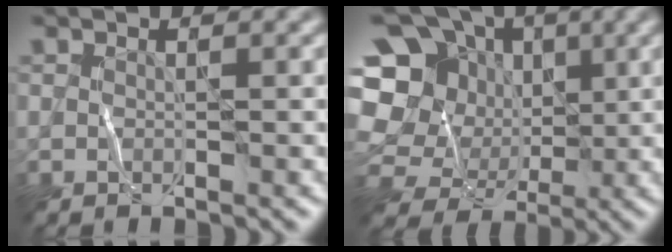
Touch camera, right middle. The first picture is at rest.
{"total": 16.5, "force": [0.6, 15.0, 6.8], "torque": [-0.178, 0.022, 0.000]}